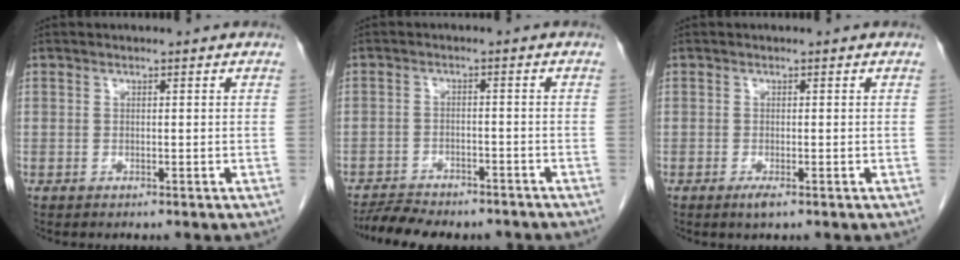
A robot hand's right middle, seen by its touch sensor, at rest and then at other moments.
{"total": 9.4, "force": [-8.5, 2.5, 3.3], "torque": [-0.053, 0.000, -0.122]}
{"total": 1.4, "force": [-0.8, 0.2, 1.1], "torque": [-0.021, -0.003, -0.013]}